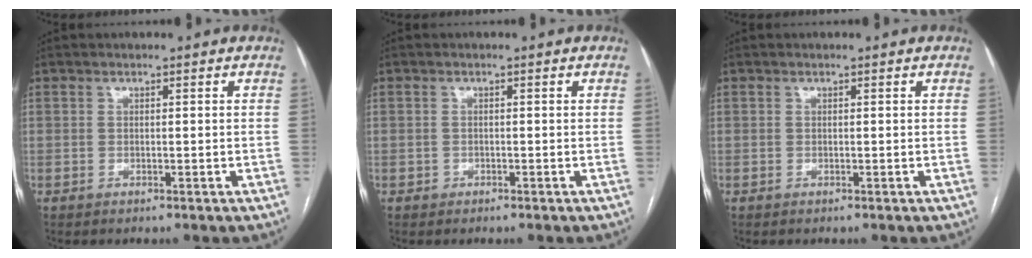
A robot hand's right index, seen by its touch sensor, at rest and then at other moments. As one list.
[{"total": 0.8, "force": [-0.4, 0.7, 0.0], "torque": [-0.003, 0.005, -0.008]}, {"total": 0.0}]